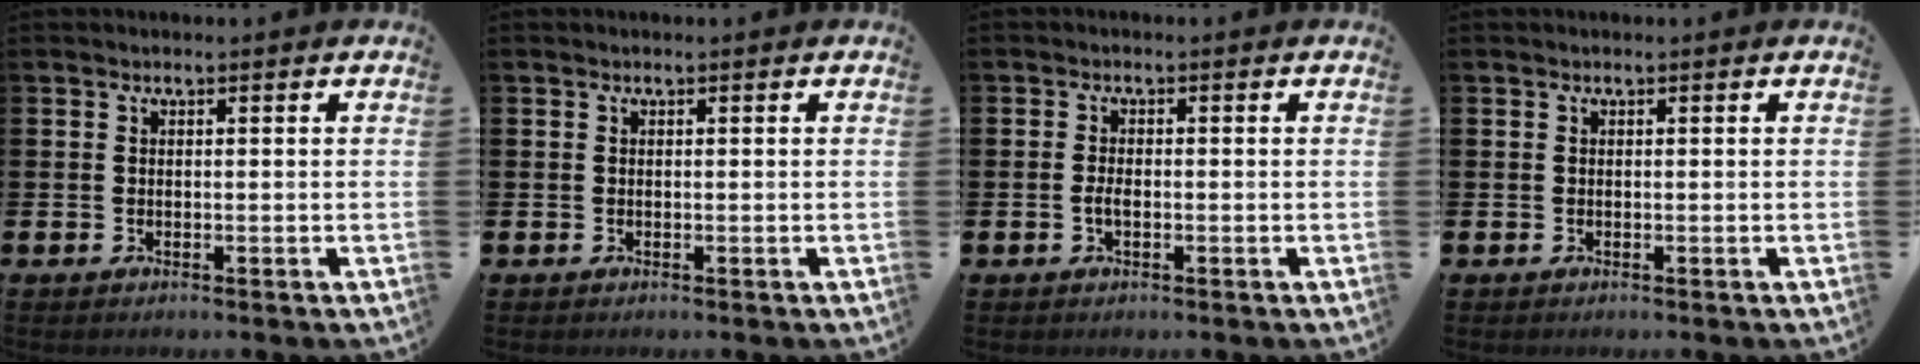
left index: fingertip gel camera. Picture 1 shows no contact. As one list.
[{"total": 0.0}, {"total": 1.6, "force": [-0.5, 0.8, 1.4], "torque": [-0.025, 0.001, -0.010]}, {"total": 0.0}]